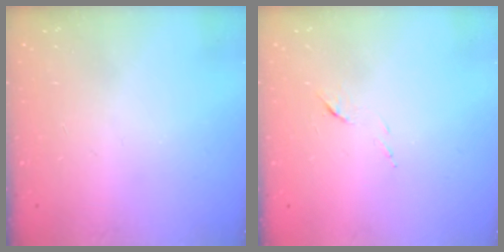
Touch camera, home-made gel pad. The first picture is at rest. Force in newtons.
{"total": 5.5, "press": 5.5, "slide": 0.5}